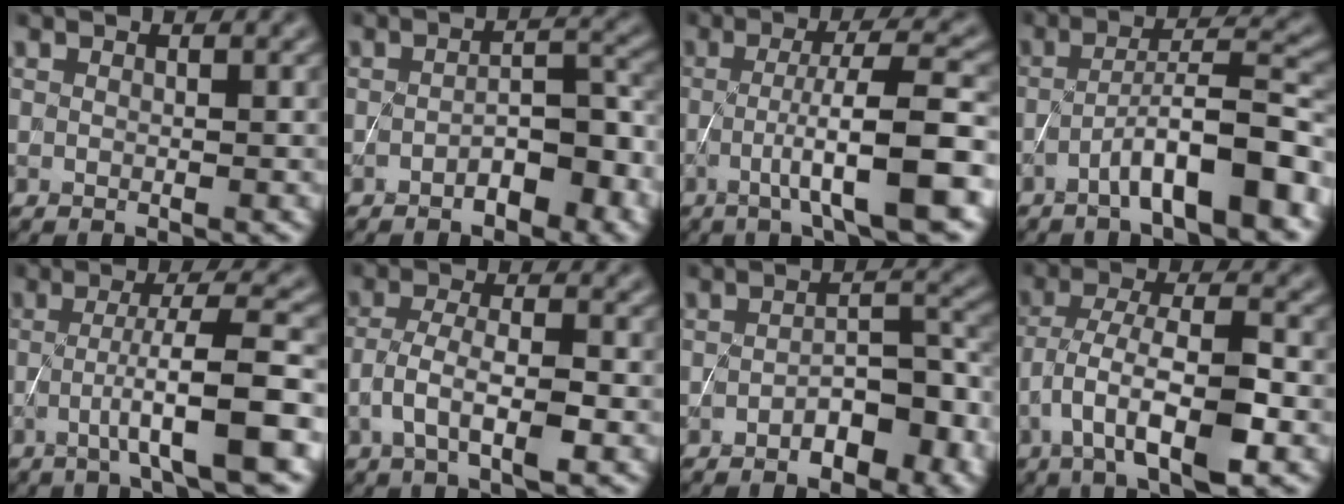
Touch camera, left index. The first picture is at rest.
{"total": 3.9, "force": [-2.2, 1.4, 2.9], "torque": [-0.049, 0.009, -0.033]}
{"total": 7.5, "force": [-2.0, 0.9, 7.1], "torque": [-0.112, 0.011, -0.038]}
{"total": 6.9, "force": [-3.5, 1.0, 5.8], "torque": [-0.092, 0.024, -0.056]}
{"total": 6.7, "force": [-1.8, 0.6, 6.4], "torque": [-0.102, 0.009, -0.035]}
{"total": 3.5, "force": [-1.4, 0.9, 3.1], "torque": [-0.069, 0.001, -0.027]}
{"total": 4.6, "force": [-2.5, 1.9, 3.4], "torque": [-0.055, 0.010, -0.037]}
{"total": 6.7, "force": [-2.7, 1.9, 5.9], "torque": [-0.120, 0.001, -0.048]}